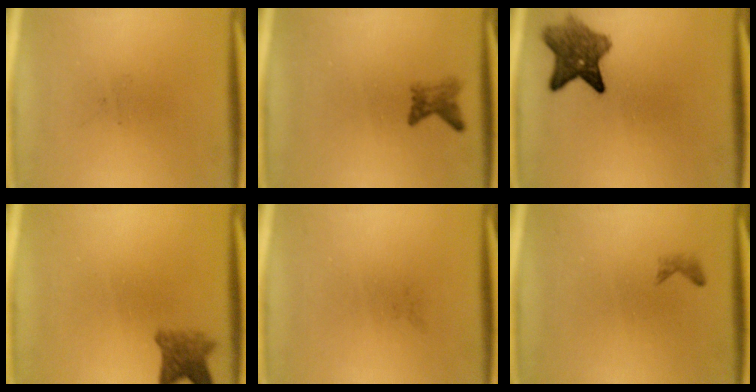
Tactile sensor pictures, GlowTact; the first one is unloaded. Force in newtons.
{"total": 1.9}
{"total": 6.6}
{"total": 3.7}
{"total": 0.0}
{"total": 0.7}